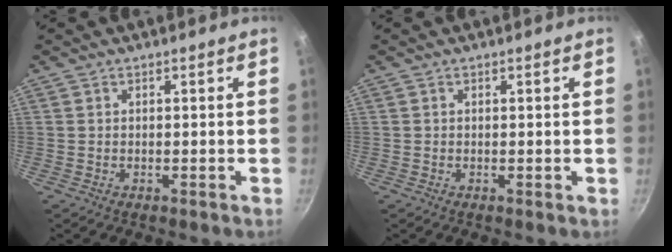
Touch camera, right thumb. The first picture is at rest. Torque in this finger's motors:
{"motor_torque": [-0.08, -0.19, 0.08, 0.66, 0.10]}